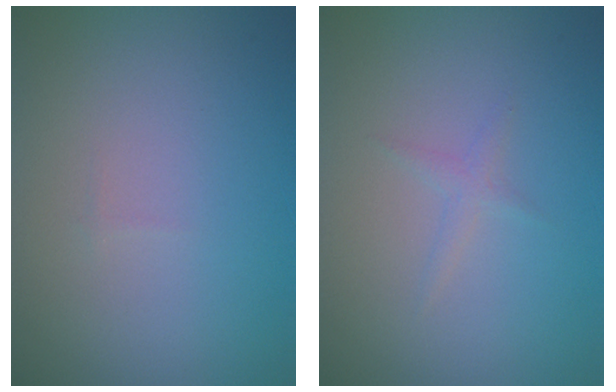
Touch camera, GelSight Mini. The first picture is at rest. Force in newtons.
{"total": 0.9, "press": 0.9, "slide": 0.0}